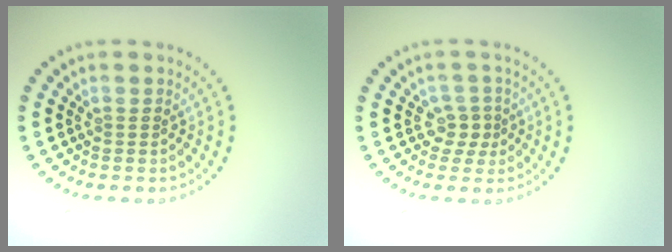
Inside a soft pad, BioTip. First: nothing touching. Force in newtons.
{"total": 2.0, "press": 1.5, "slide": 1.2}